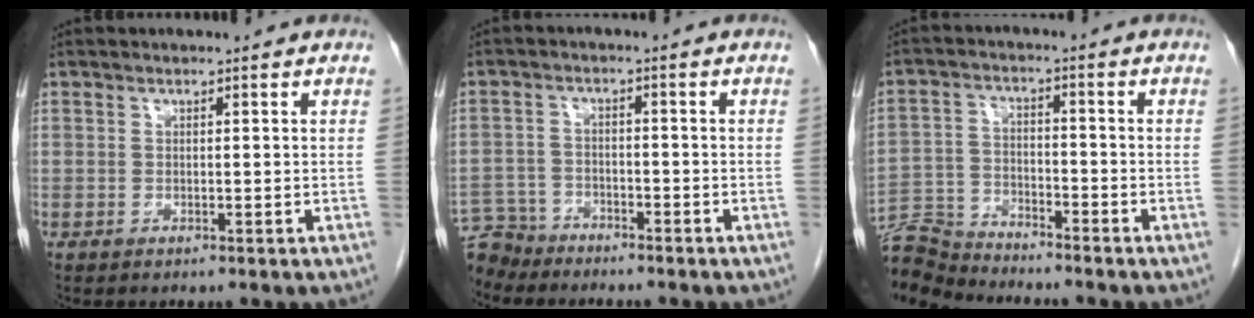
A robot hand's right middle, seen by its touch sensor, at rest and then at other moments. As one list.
[{"total": 5.9, "force": [-5.5, 2.0, -0.5], "torque": [0.012, -0.002, -0.104]}, {"total": 8.3, "force": [-8.3, 0.3, 0.3], "torque": [-0.013, -0.001, -0.159]}]